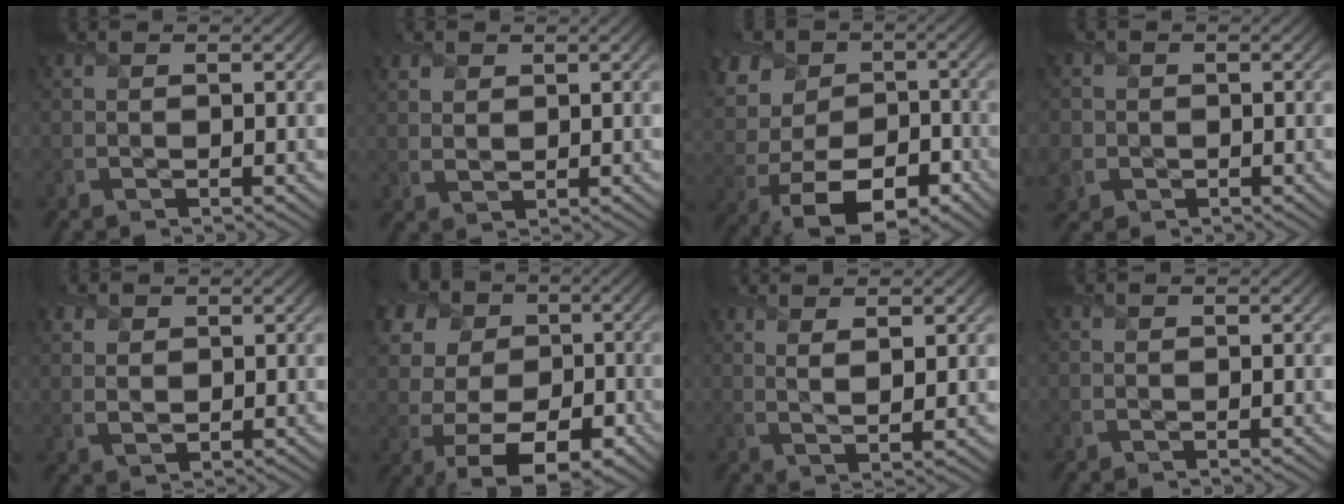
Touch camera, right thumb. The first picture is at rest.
{"total": 2.4, "force": [1.6, 1.4, 1.2], "torque": [-0.030, 0.002, 0.035]}
{"total": 13.2, "force": [-1.5, 9.8, 8.7], "torque": [-0.179, -0.005, -0.025]}
{"total": 3.9, "force": [-0.9, 3.6, 1.2], "torque": [-0.044, -0.009, -0.026]}
{"total": 2.7, "force": [1.6, 1.6, 1.5], "torque": [-0.038, 0.001, 0.033]}
{"total": 13.6, "force": [0.3, 10.6, 8.5], "torque": [-0.168, 0.010, -0.003]}
{"total": 4.0, "force": [2.1, 0.6, 3.3], "torque": [-0.061, -0.001, 0.043]}
{"total": 0.0}